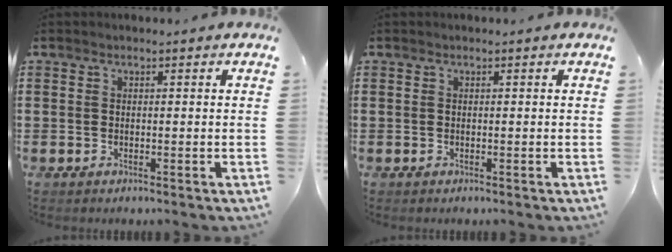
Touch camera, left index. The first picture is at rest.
{"total": 0.0}